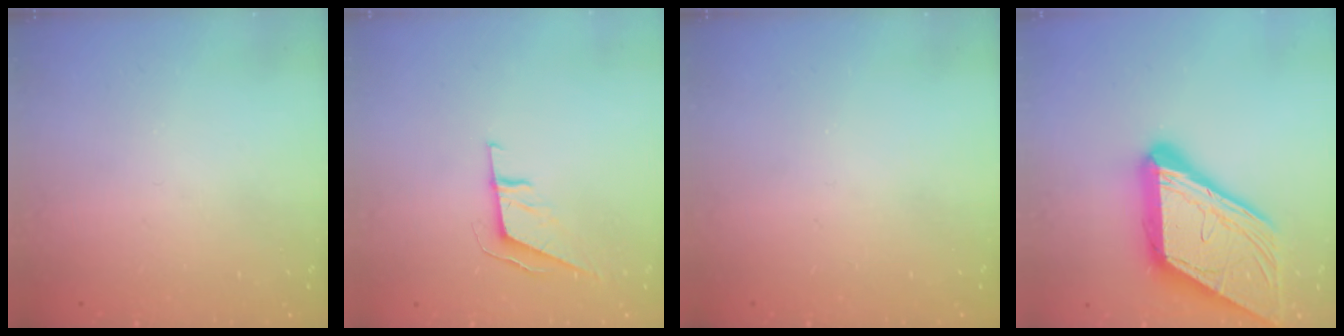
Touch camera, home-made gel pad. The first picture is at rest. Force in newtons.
{"total": 5.9, "press": 5.7, "slide": 1.3}
{"total": 0.0}
{"total": 22.4, "press": 22.2, "slide": 2.6}